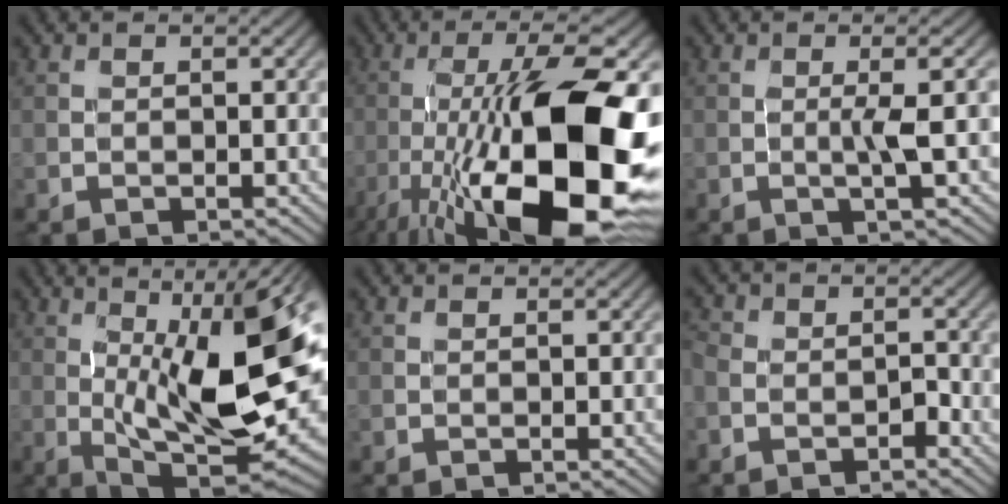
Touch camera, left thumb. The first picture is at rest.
{"total": 20.7, "force": [-6.9, 6.7, 18.3], "torque": [-0.311, 0.003, -0.121]}
{"total": 3.3, "force": [-0.1, 0.3, 3.3], "torque": [-0.054, 0.006, -0.008]}
{"total": 16.1, "force": [0.6, 5.4, 15.1], "torque": [-0.239, -0.001, 0.013]}
{"total": 0.0}
{"total": 3.2, "force": [-1.9, 1.9, 1.9], "torque": [-0.022, 0.010, -0.037]}